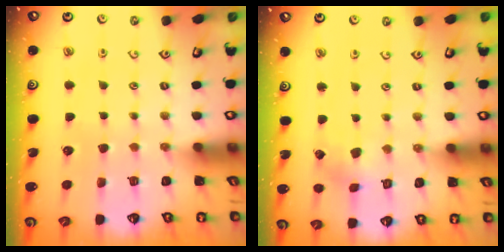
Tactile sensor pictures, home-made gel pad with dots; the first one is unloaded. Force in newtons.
{"total": 1.8, "press": 1.8, "slide": 0.2}